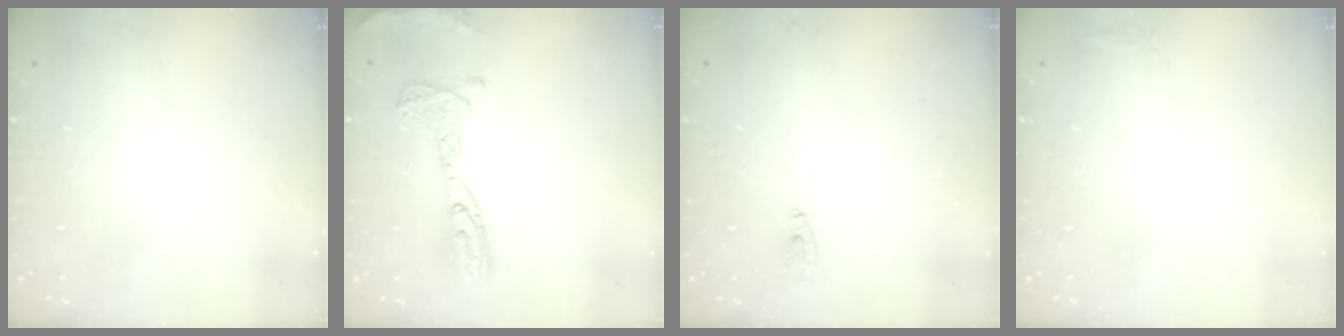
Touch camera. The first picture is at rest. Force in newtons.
{"total": 13.7, "press": 13.7, "slide": 1.3}
{"total": 16.2, "press": 5.8, "slide": 15.1}
{"total": 9.7, "press": 4.2, "slide": 8.8}